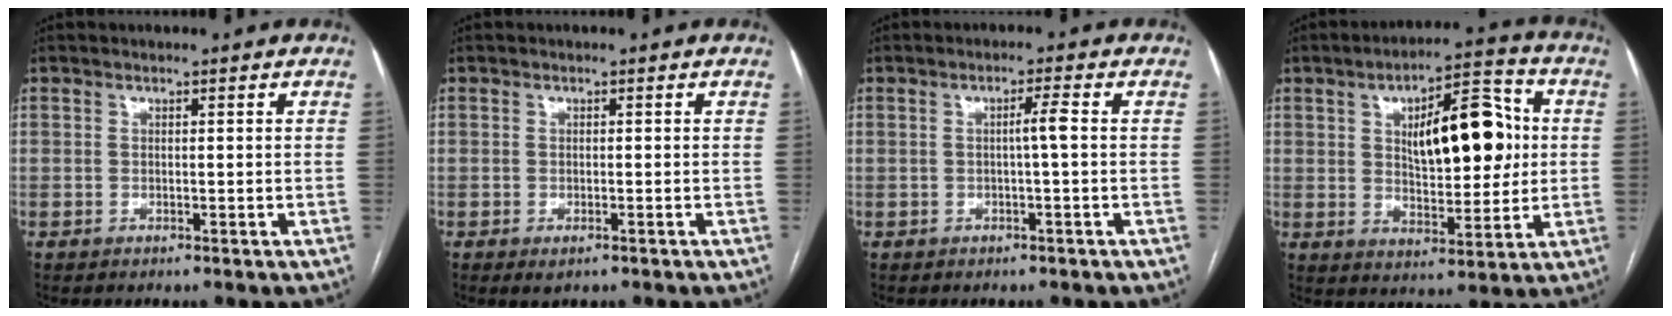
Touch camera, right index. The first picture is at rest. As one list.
[{"total": 1.7, "force": [-0.9, 0.6, 1.3], "torque": [-0.018, -0.004, -0.008]}, {"total": 2.3, "force": [0.0, -0.3, 2.2], "torque": [-0.036, 0.002, -0.001]}, {"total": 14.4, "force": [2.8, 5.4, 13.0], "torque": [-0.193, 0.022, 0.048]}]